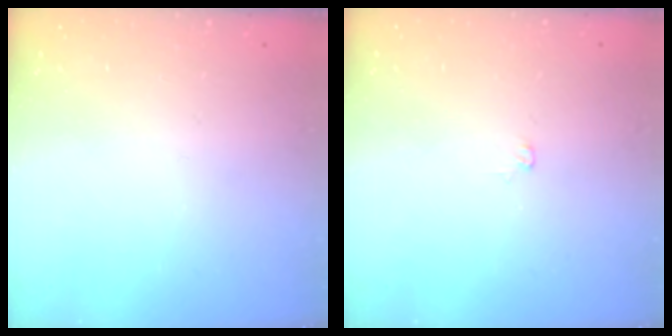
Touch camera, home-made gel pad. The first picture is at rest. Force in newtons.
{"total": 3.2, "press": 3.2, "slide": 0.3}